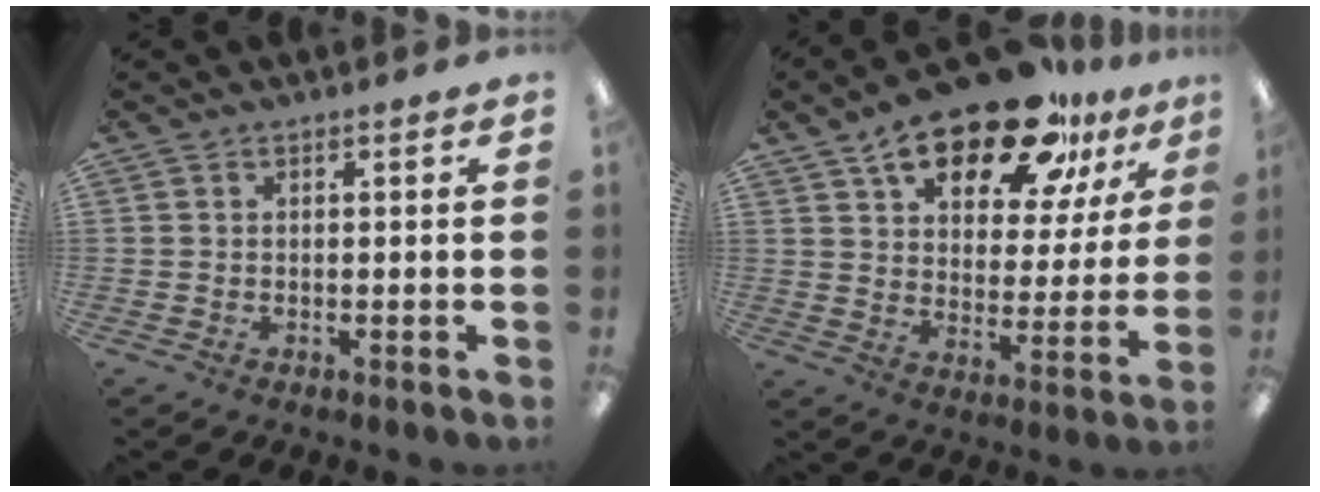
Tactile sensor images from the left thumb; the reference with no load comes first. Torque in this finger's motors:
{"motor_torque": [0.46, 0.78, 1.30, -1.47, 0.18]}